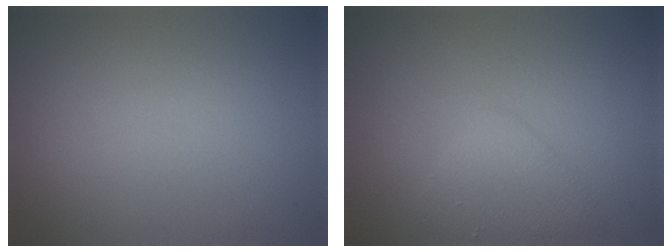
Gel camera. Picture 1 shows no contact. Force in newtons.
{"total": 2.6, "press": 2.6, "slide": 0.1}